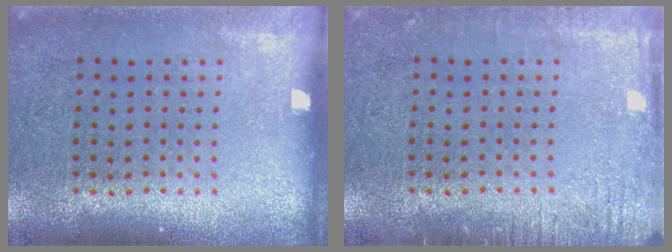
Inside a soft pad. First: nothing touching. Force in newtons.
{"total": 2.0, "press": 1.9, "slide": 0.2}